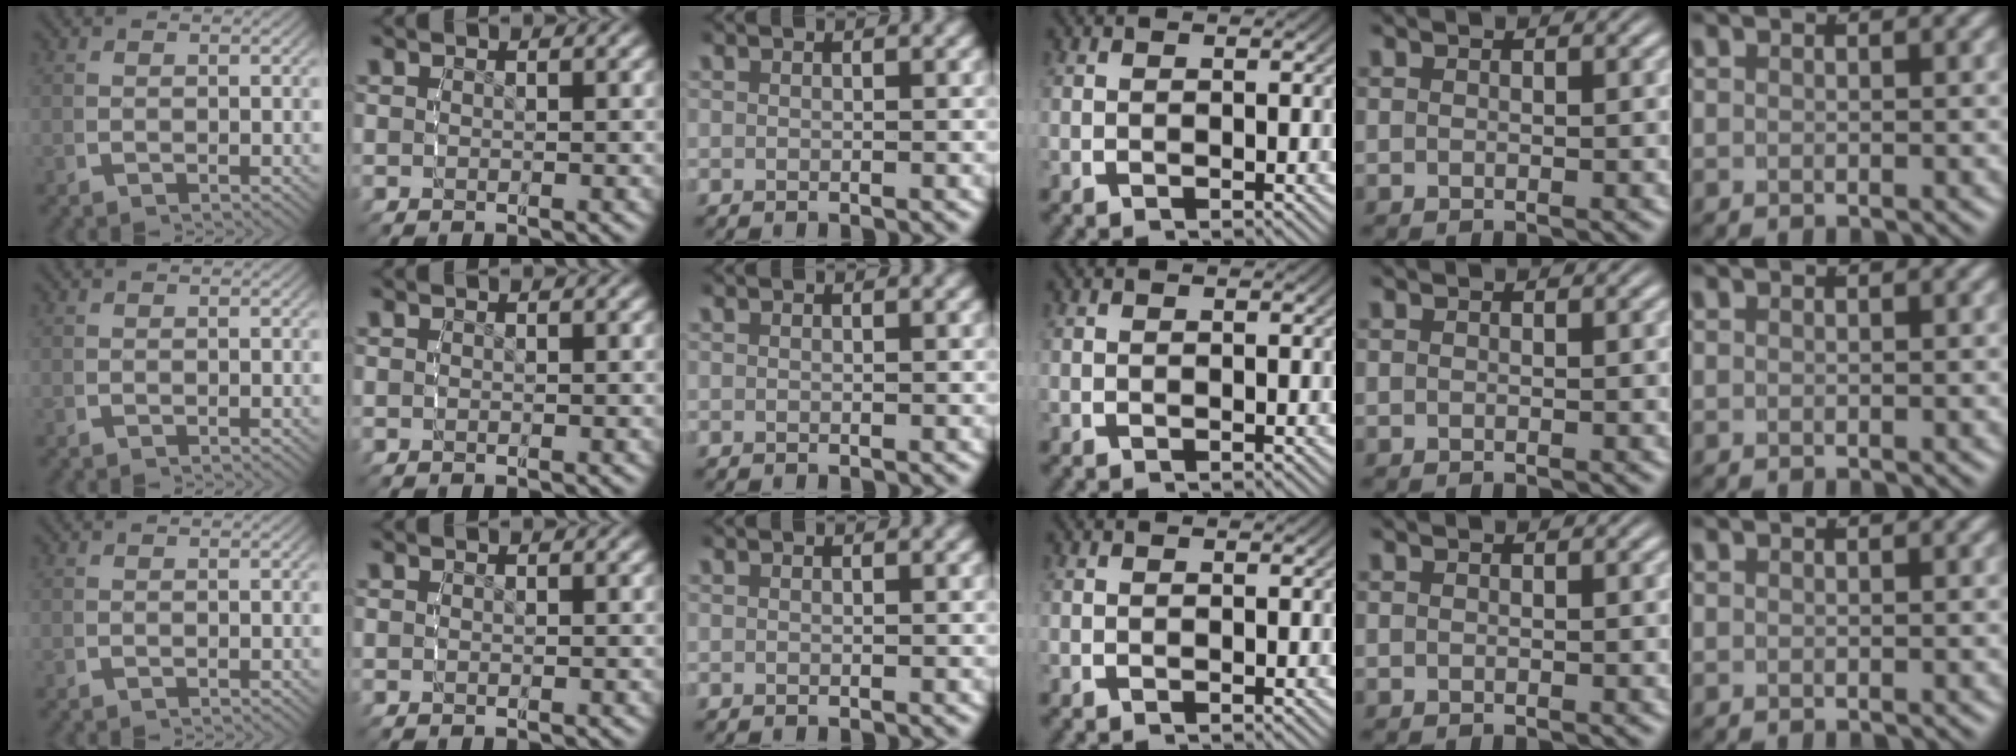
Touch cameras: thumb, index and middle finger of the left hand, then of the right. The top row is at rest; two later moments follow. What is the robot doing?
{"motion": "reach", "object": "paper"}